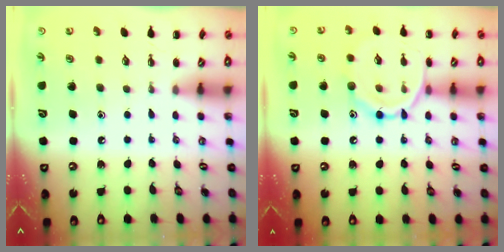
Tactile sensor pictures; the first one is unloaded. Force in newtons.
{"total": 11.7, "press": 11.7, "slide": 0.5}